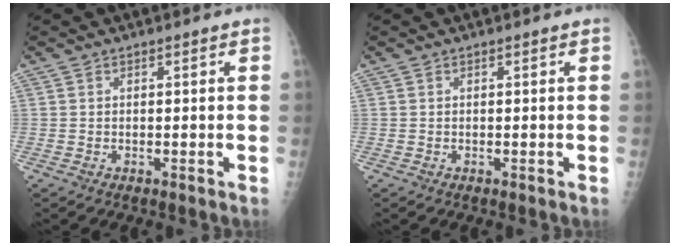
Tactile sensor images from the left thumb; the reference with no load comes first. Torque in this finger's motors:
{"motor_torque": [0.07, 0.03, 0.06, 0.05, 0.00]}